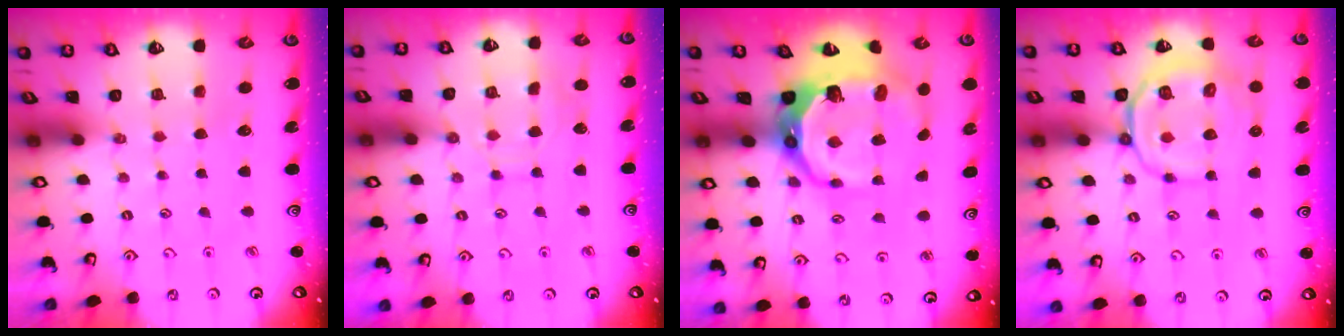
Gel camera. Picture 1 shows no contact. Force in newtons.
{"total": 10.3, "press": 10.3, "slide": 0.8}
{"total": 15.4, "press": 14.5, "slide": 5.4}
{"total": 12.0, "press": 11.9, "slide": 1.8}